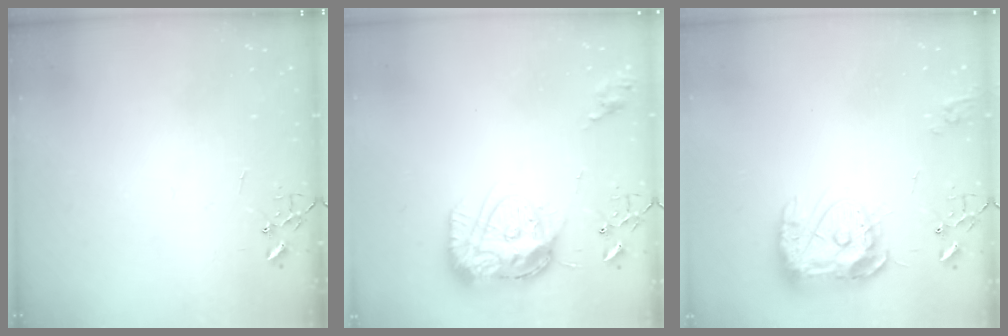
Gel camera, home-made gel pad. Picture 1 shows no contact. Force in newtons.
{"total": 15.2, "press": 15.1, "slide": 1.5}
{"total": 15.4, "press": 15.3, "slide": 1.3}